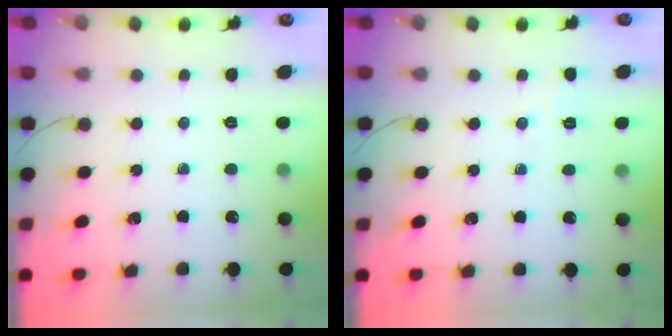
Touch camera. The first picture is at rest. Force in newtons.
{"total": 1.2, "press": 0.3, "slide": 1.2}